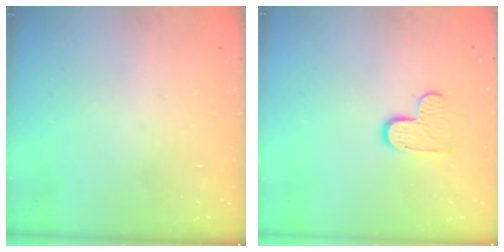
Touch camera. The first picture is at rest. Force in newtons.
{"total": 7.4, "press": 7.4, "slide": 0.4}